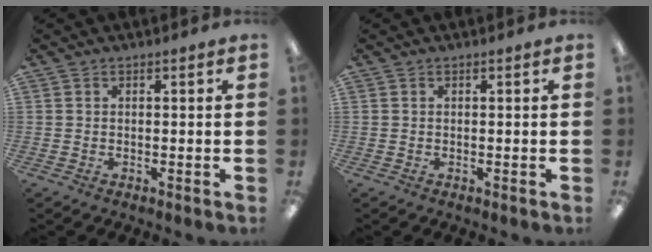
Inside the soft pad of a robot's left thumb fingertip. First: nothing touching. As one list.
[{"total": 0.0}]